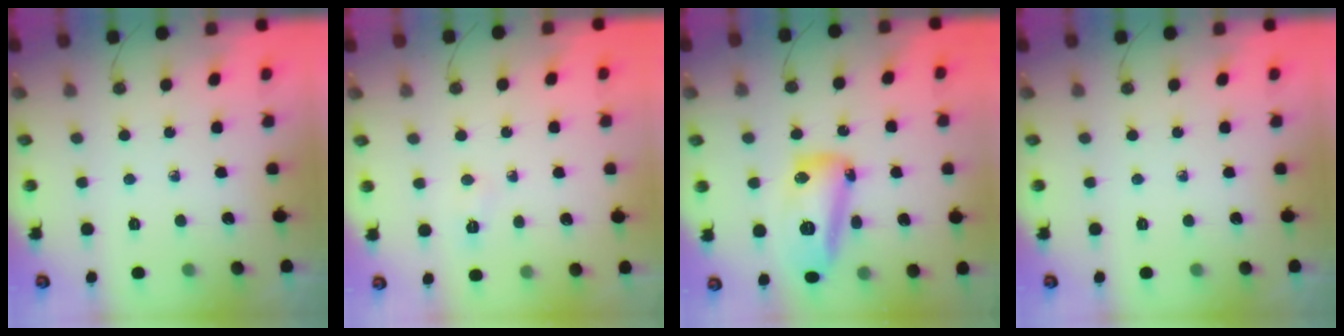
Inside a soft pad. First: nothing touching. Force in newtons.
{"total": 2.5, "press": 2.4, "slide": 0.4}
{"total": 14.7, "press": 14.6, "slide": 1.5}
{"total": 0.0}